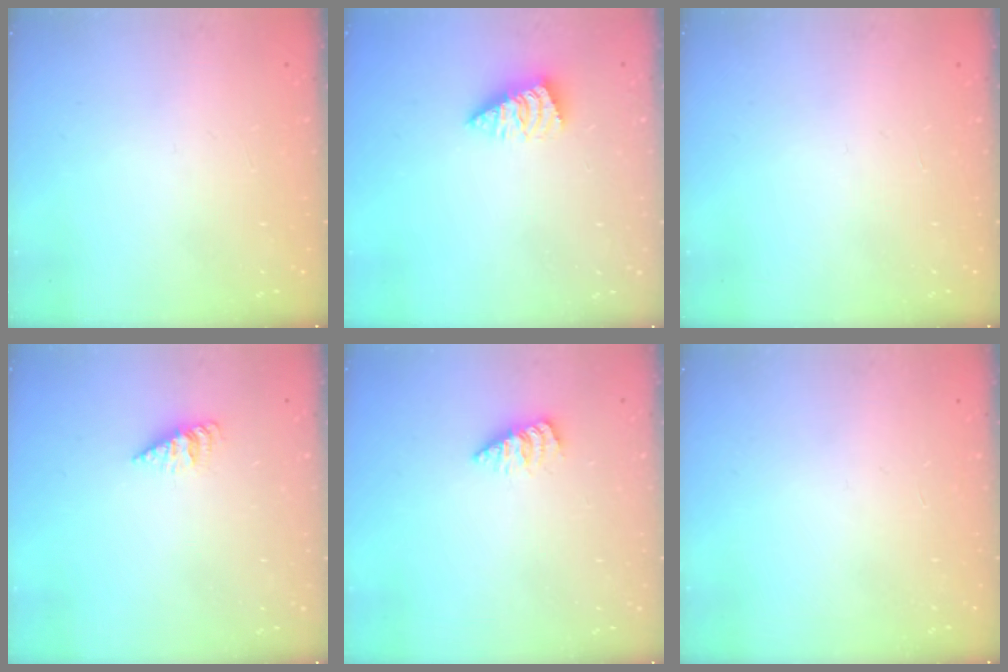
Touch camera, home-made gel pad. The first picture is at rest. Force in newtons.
{"total": 1.4, "press": 1.4, "slide": 0.3}
{"total": 0.0}
{"total": 2.5, "press": 2.4, "slide": 0.4}
{"total": 2.8, "press": 2.7, "slide": 0.3}
{"total": 0.0}